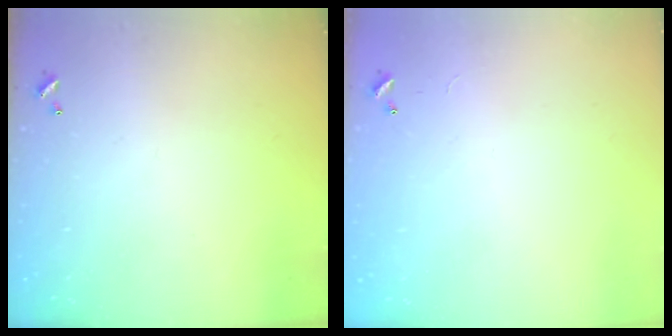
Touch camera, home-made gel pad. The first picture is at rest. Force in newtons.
{"total": 7.2, "press": 7.2, "slide": 0.5}